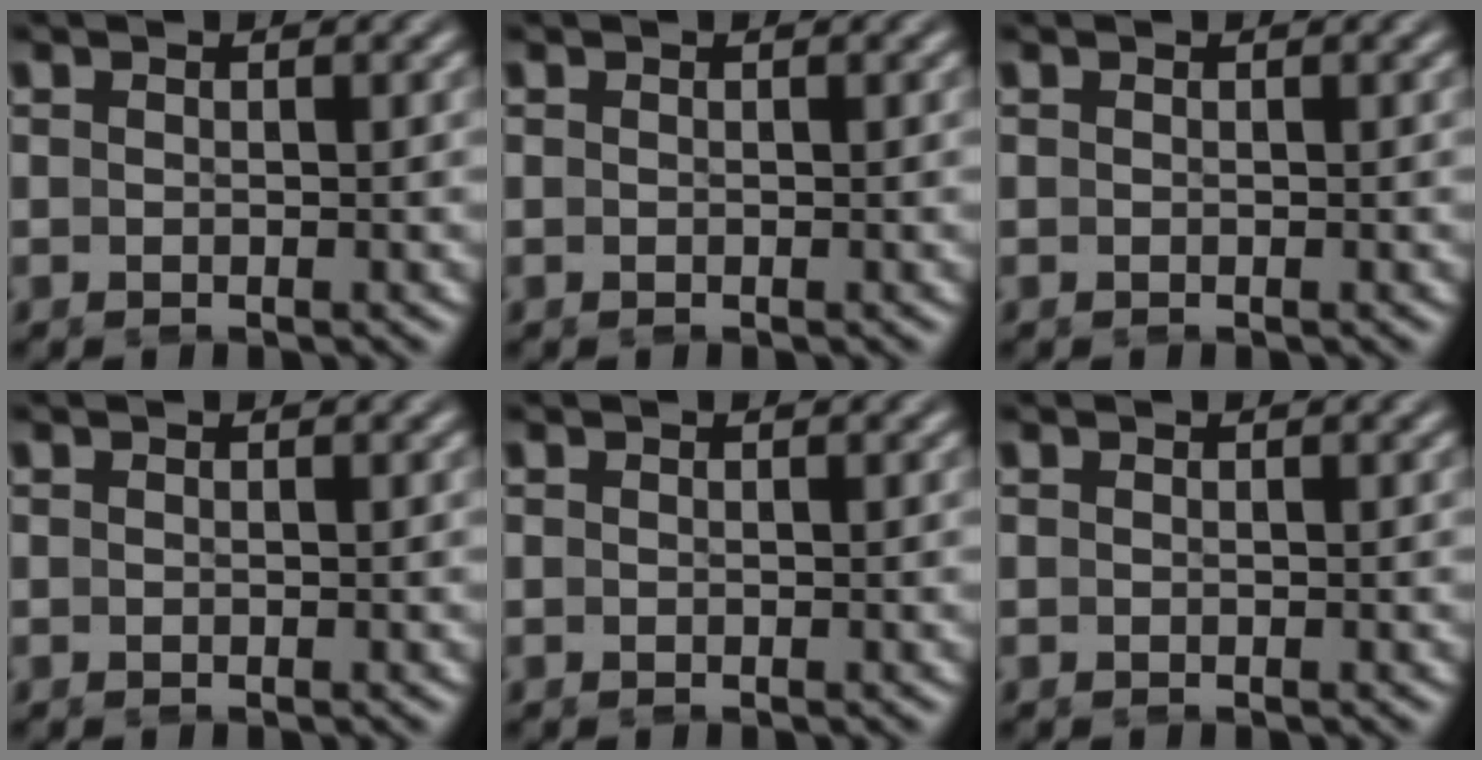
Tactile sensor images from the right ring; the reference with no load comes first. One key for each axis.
{"total": 0.0}
{"total": 0.0}
{"total": 0.0}
{"total": 0.0}
{"total": 0.0}